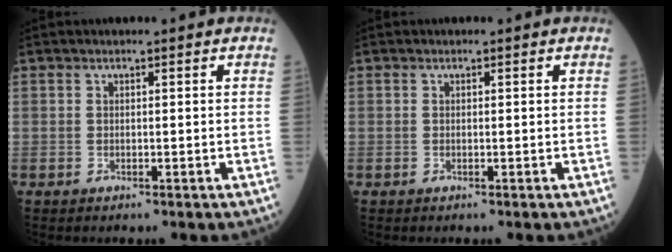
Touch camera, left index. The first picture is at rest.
{"total": 0.0}